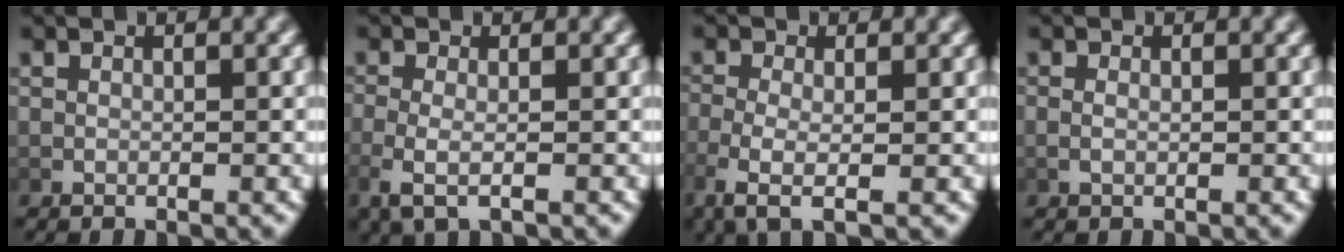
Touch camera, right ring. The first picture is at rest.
{"total": 2.8, "force": [-0.9, 0.9, 2.5], "torque": [-0.069, -0.013, -0.010]}
{"total": 3.6, "force": [-0.9, 1.2, 3.3], "torque": [-0.081, -0.016, -0.008]}
{"total": 0.7, "force": [-0.2, 0.2, 0.7], "torque": [-0.020, -0.005, -0.001]}